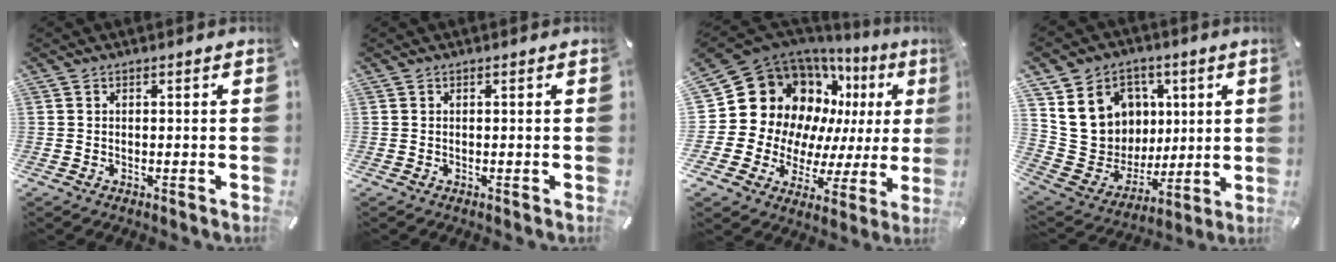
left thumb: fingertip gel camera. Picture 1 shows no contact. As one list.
[{"total": 0.0}, {"total": 20.8, "force": [7.3, 16.7, 10.1], "torque": [-0.162, -0.069, 0.163]}, {"total": 15.8, "force": [5.6, 14.1, 4.4], "torque": [-0.067, -0.034, 0.132]}]